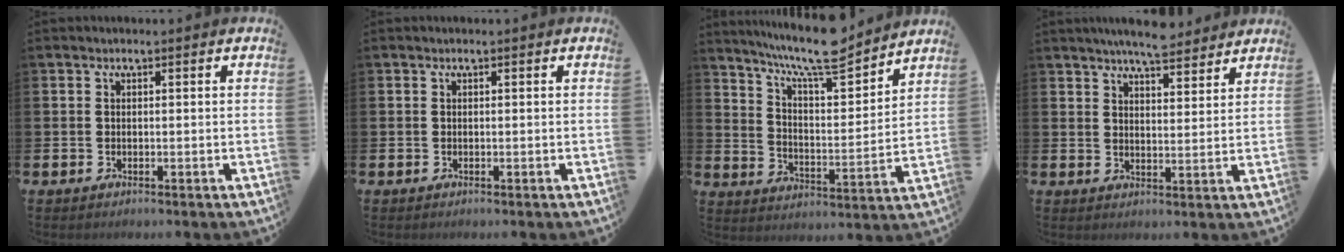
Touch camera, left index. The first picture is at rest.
{"total": 0.0}
{"total": 10.2, "force": [9.2, 1.5, 4.2], "torque": [-0.100, -0.058, 0.162]}
{"total": 6.0, "force": [5.8, 0.6, 1.4], "torque": [-0.032, -0.024, 0.104]}